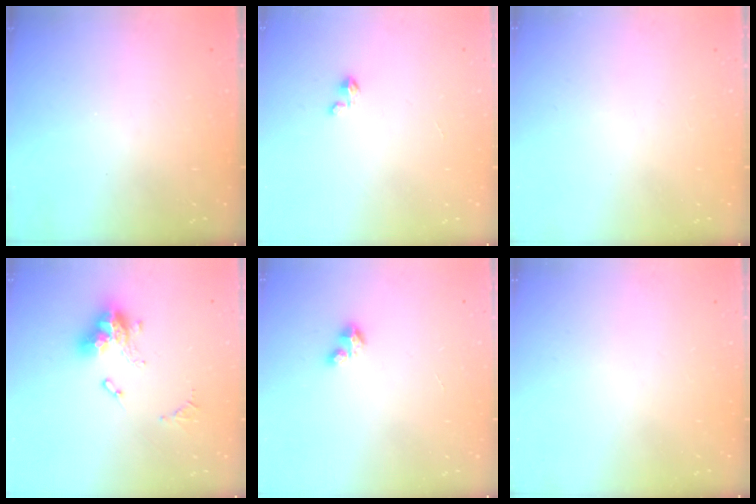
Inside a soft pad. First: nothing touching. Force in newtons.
{"total": 1.5, "press": 1.5, "slide": 0.1}
{"total": 0.0}
{"total": 13.9, "press": 13.9, "slide": 1.2}
{"total": 2.8, "press": 2.8, "slide": 0.2}
{"total": 0.0}